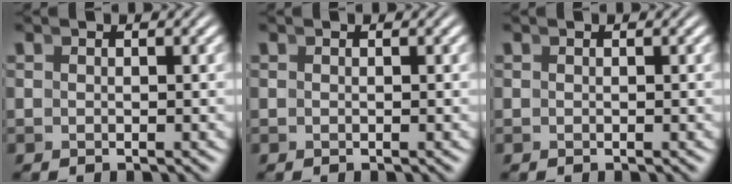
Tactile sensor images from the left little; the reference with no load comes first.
{"total": 0.0}
{"total": 0.0}